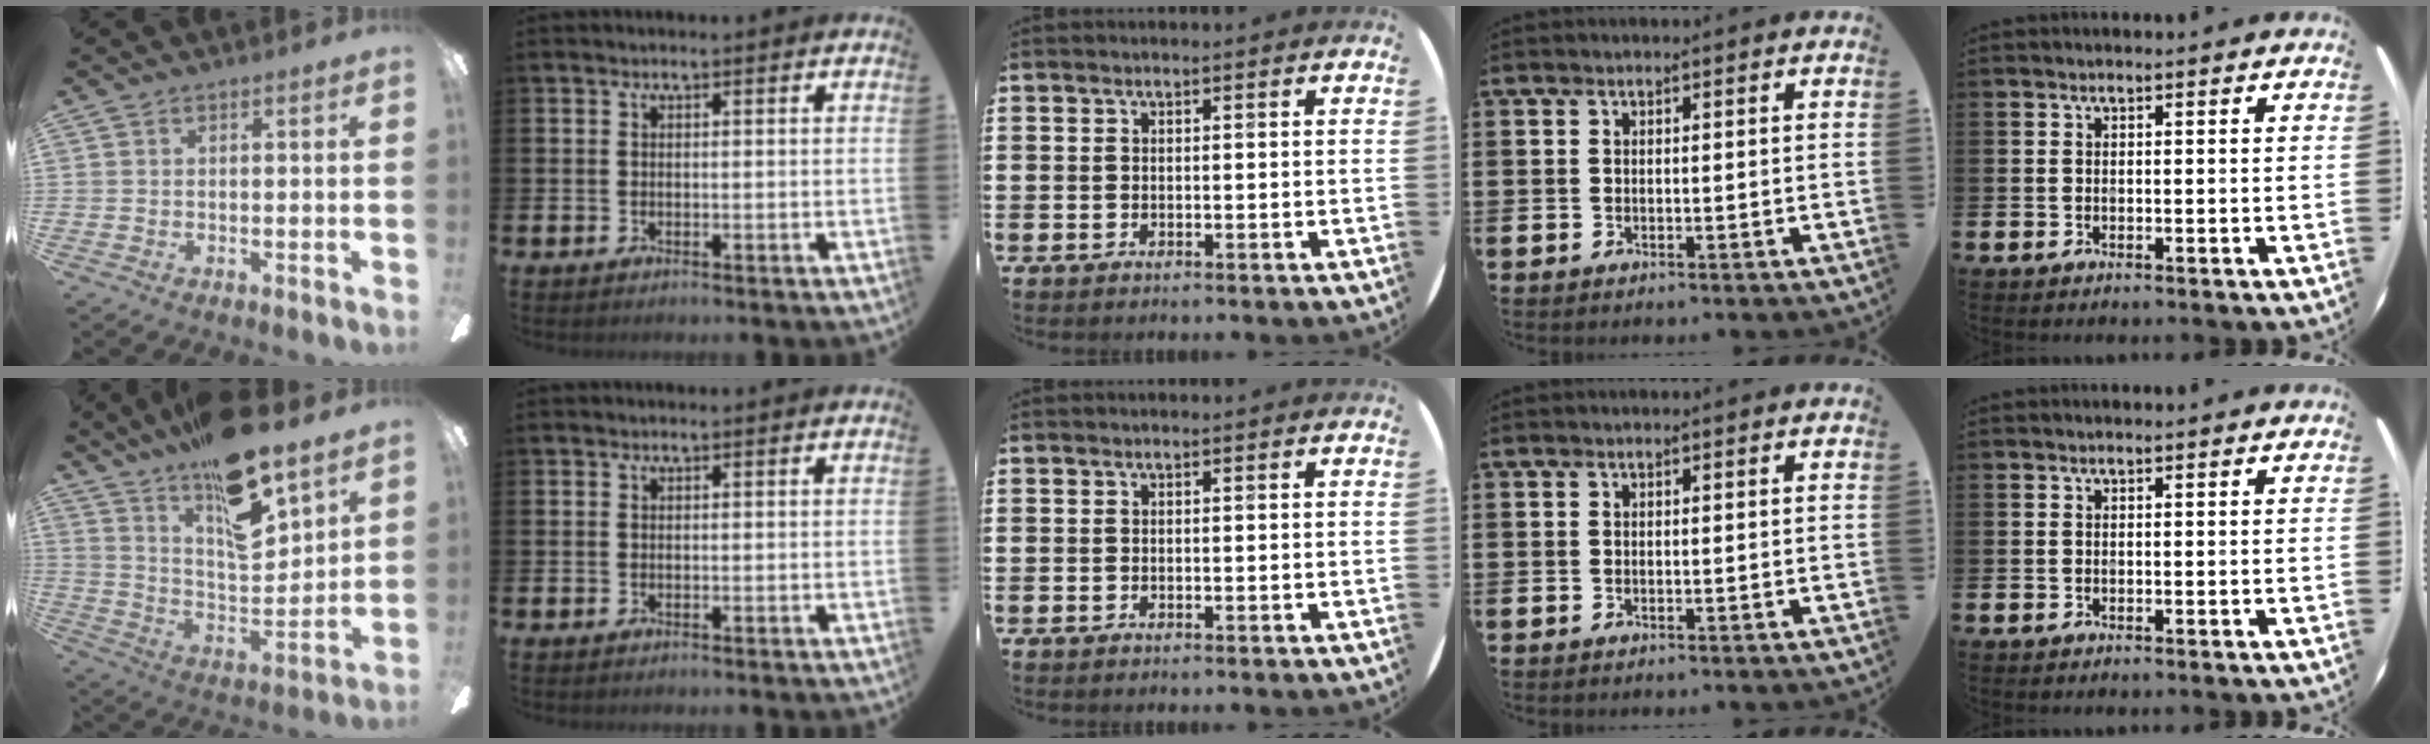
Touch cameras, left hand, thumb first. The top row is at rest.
{"thumb": {"total": 17.7, "force": [13.8, 4.3, 10.2], "torque": [-0.177, -0.097, 0.235]}}